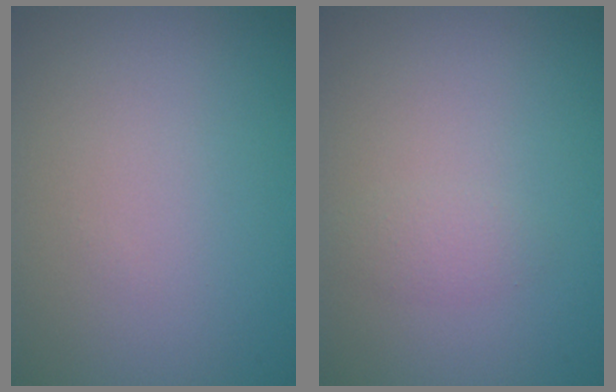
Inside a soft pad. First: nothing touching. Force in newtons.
{"total": 1.1, "press": 1.1, "slide": 0.0}